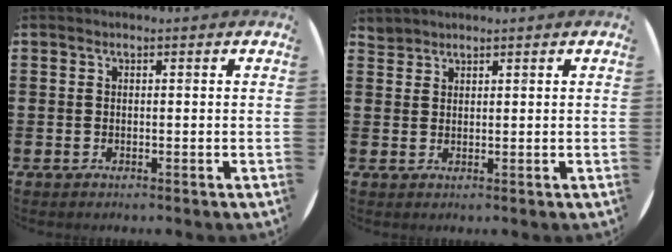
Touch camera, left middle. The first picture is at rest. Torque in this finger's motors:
{"motor_torque": [-0.29, -0.15, -0.10, 0.00]}